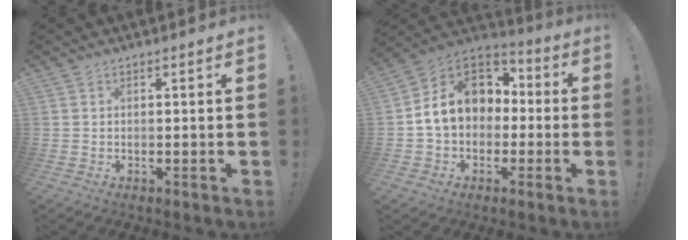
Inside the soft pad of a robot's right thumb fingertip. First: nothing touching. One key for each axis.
{"total": 14.8, "fx": 2.4, "fy": 11.6, "fz": 8.8, "tx": -0.137, "ty": 0.007, "tz": 0.051}